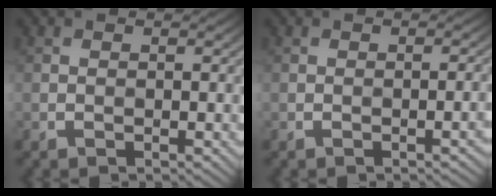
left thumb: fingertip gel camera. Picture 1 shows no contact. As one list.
[{"total": 2.1, "force": [-1.3, 0.4, 1.6], "torque": [-0.011, 0.010, -0.016]}]